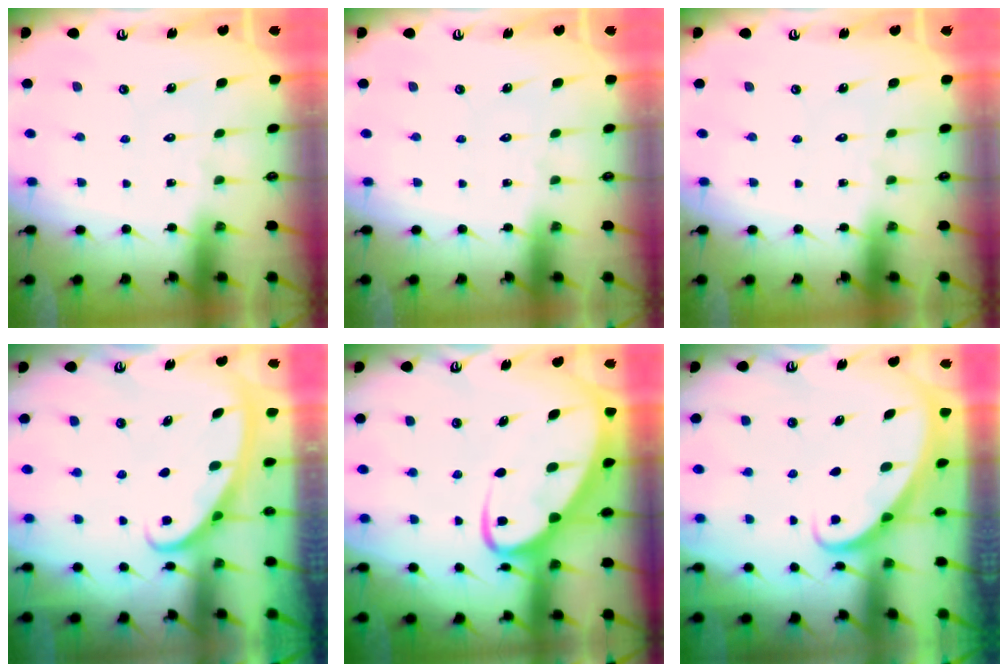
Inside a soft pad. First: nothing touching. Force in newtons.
{"total": 0.0}
{"total": 0.0}
{"total": 3.0, "press": 2.9, "slide": 0.4}
{"total": 8.0, "press": 8.0, "slide": 0.7}
{"total": 2.2, "press": 2.2, "slide": 0.2}